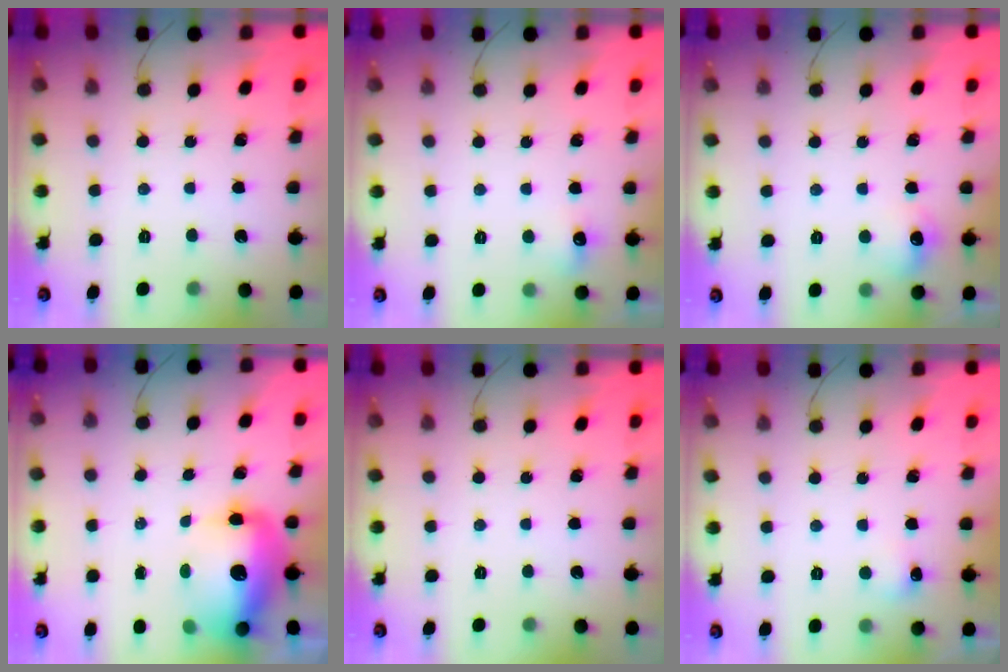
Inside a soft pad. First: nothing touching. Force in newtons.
{"total": 5.1, "press": 4.9, "slide": 1.4}
{"total": 6.5, "press": 6.4, "slide": 1.2}
{"total": 14.2, "press": 13.8, "slide": 3.3}
{"total": 0.0}
{"total": 4.8, "press": 4.7, "slide": 1.1}